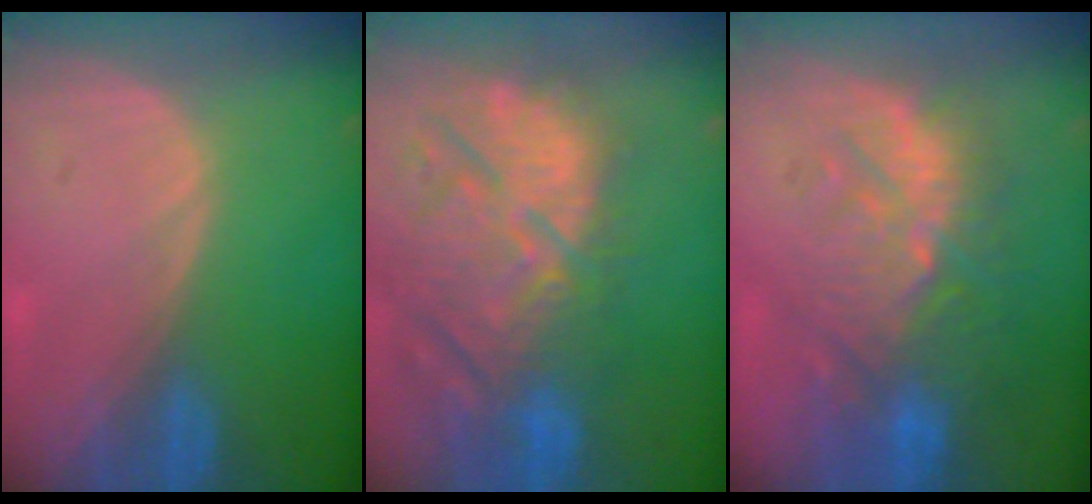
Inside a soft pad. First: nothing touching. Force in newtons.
{"total": 14.6, "press": 12.7, "slide": 7.2}
{"total": 10.5, "press": 10.0, "slide": 3.5}